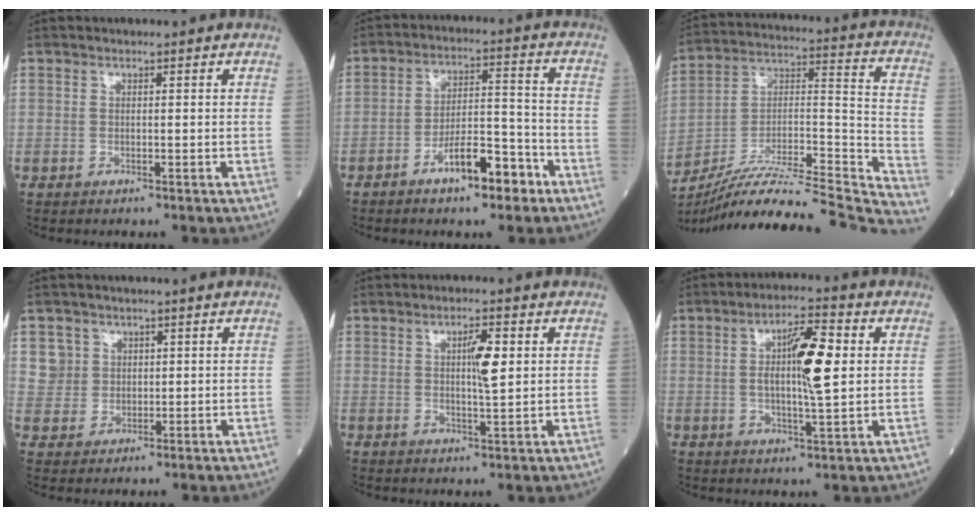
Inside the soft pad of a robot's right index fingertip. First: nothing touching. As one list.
[{"total": 8.9, "force": [-5.3, 2.4, 6.7], "torque": [-0.114, 0.015, -0.088]}, {"total": 32.5, "force": [-29.4, 1.2, 14.0], "torque": [-0.169, -0.014, -0.441]}, {"total": 3.6, "force": [1.4, 3.3, -0.2], "torque": [0.014, 0.008, 0.025]}, {"total": 4.2, "force": [1.0, 0.5, 4.0], "torque": [-0.066, 0.001, 0.016]}, {"total": 9.2, "force": [1.3, 1.2, 9.0], "torque": [-0.154, 0.008, 0.022]}]